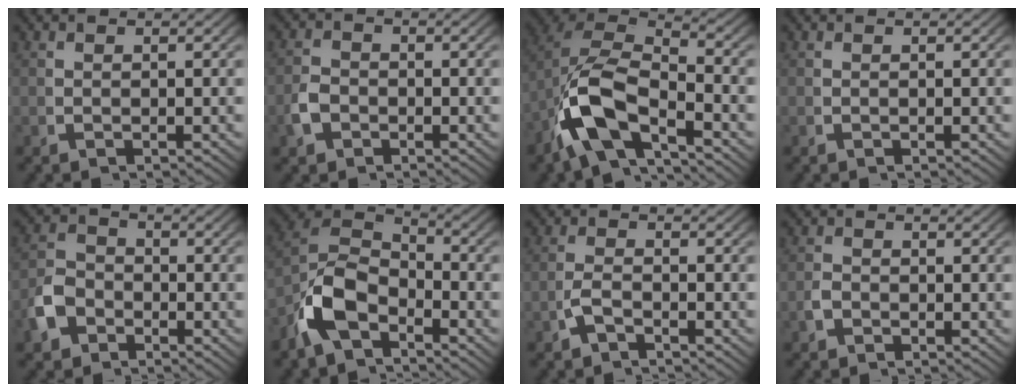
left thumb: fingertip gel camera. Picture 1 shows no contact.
{"total": 2.0, "force": [-0.9, 1.6, 0.9], "torque": [-0.024, -0.005, -0.017]}
{"total": 12.0, "force": [-1.5, 8.1, 8.7], "torque": [-0.205, -0.039, -0.022]}
{"total": 0.0}
{"total": 4.4, "force": [-2.0, 3.5, 1.8], "torque": [-0.049, -0.016, -0.031]}
{"total": 9.2, "force": [-2.0, 6.6, 6.1], "torque": [-0.137, -0.023, -0.035]}
{"total": 1.7, "force": [-1.3, 0.8, 0.9], "torque": [-0.023, -0.005, -0.021]}
{"total": 1.0, "force": [-0.6, 0.7, 0.4], "torque": [-0.011, -0.004, -0.012]}